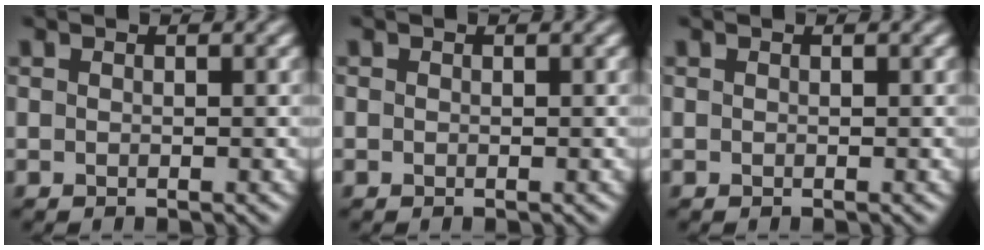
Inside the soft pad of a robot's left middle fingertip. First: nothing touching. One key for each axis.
{"total": 0.0}
{"total": 0.0}